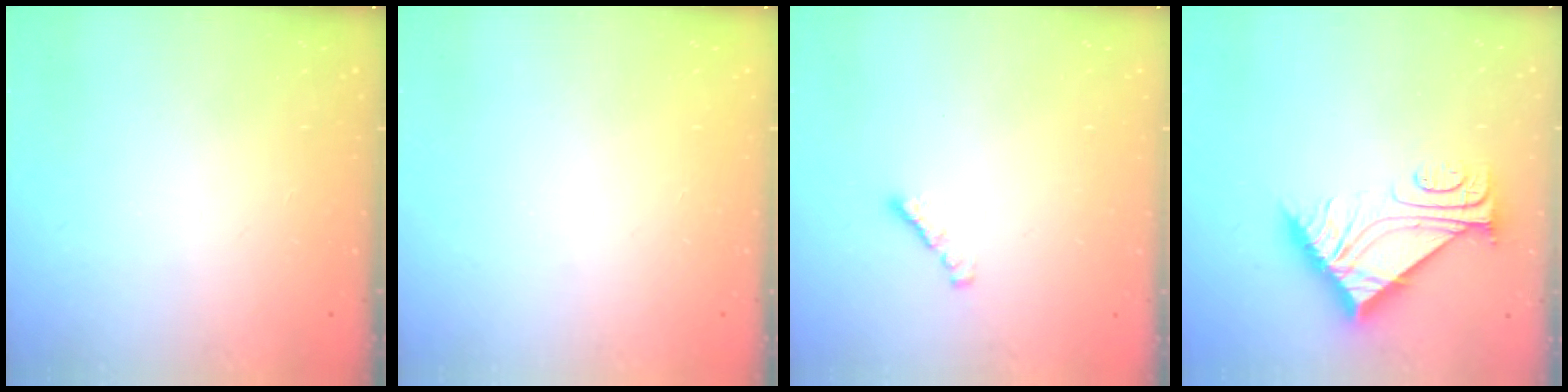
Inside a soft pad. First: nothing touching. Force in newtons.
{"total": 0.0}
{"total": 1.0, "press": 0.8, "slide": 0.5}
{"total": 10.2, "press": 10.2, "slide": 0.4}